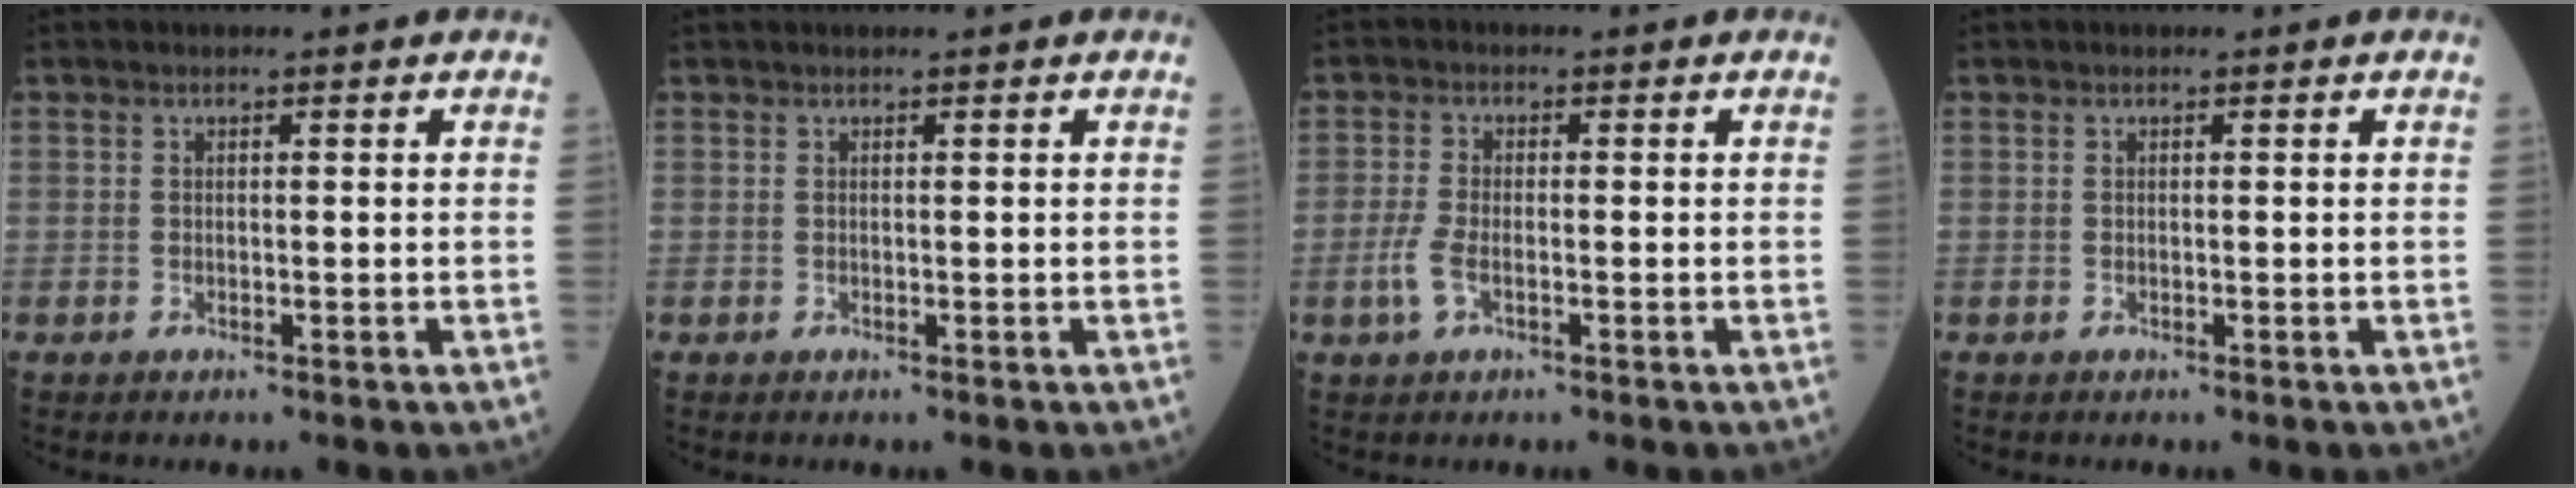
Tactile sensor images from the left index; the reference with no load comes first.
{"total": 0.0}
{"total": 3.5, "force": [-1.2, 1.4, 3.0], "torque": [-0.078, -0.003, -0.027]}
{"total": 0.0}